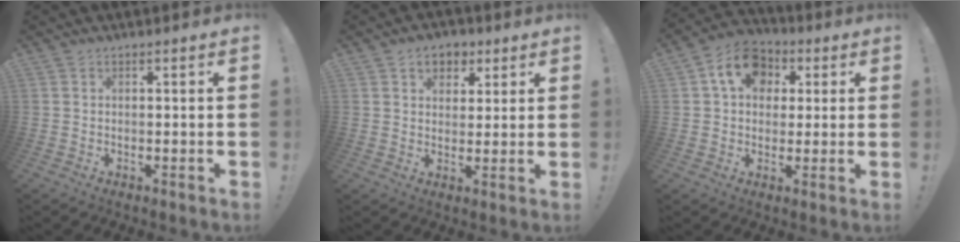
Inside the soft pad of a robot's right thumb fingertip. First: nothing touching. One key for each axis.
{"total": 6.9, "fx": 3.2, "fy": 5.4, "fz": 2.7, "tx": -0.022, "ty": -0.015, "tz": 0.059}
{"total": 12.6, "fx": 4.3, "fy": 9.6, "fz": 7.0, "tx": -0.106, "ty": -0.003, "tz": 0.084}